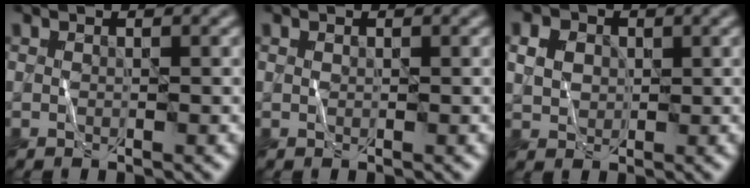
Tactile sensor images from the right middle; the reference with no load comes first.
{"total": 0.0}
{"total": 3.1, "force": [0.8, 2.5, 1.6], "torque": [-0.041, 0.004, 0.020]}